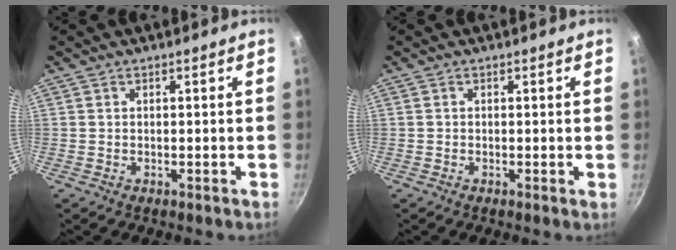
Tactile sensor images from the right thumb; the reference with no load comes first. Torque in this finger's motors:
{"motor_torque": [0.01, -0.09, 0.07, 0.03, -0.04]}